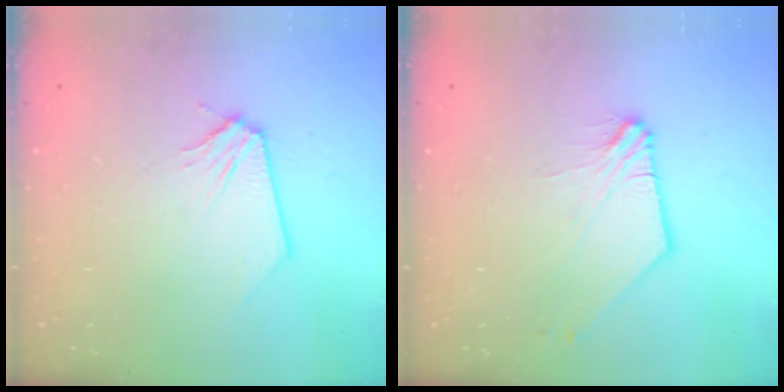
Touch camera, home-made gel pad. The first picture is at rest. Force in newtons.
{"total": 2.3, "press": 2.3, "slide": 0.2}